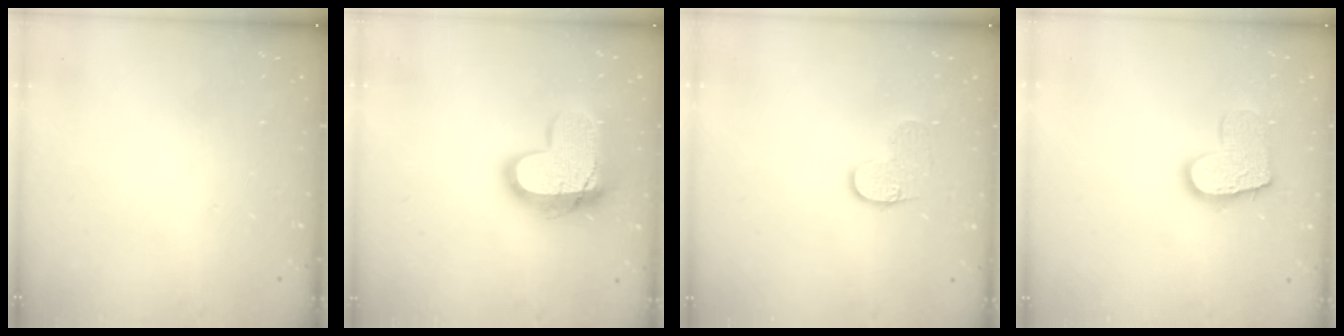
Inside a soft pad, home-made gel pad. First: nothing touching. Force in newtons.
{"total": 17.0, "press": 16.9, "slide": 1.1}
{"total": 6.7, "press": 6.7, "slide": 0.1}
{"total": 11.6, "press": 11.6, "slide": 0.8}